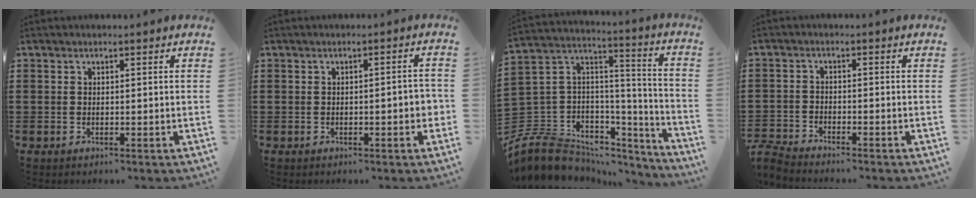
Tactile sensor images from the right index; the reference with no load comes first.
{"total": 2.4, "force": [-0.7, 0.5, 2.2], "torque": [-0.035, 0.004, -0.012]}
{"total": 9.5, "force": [-6.4, 6.3, 2.8], "torque": [-0.084, 0.003, -0.123]}
{"total": 3.1, "force": [-3.1, 0.0, 0.2], "torque": [-0.021, -0.005, -0.070]}